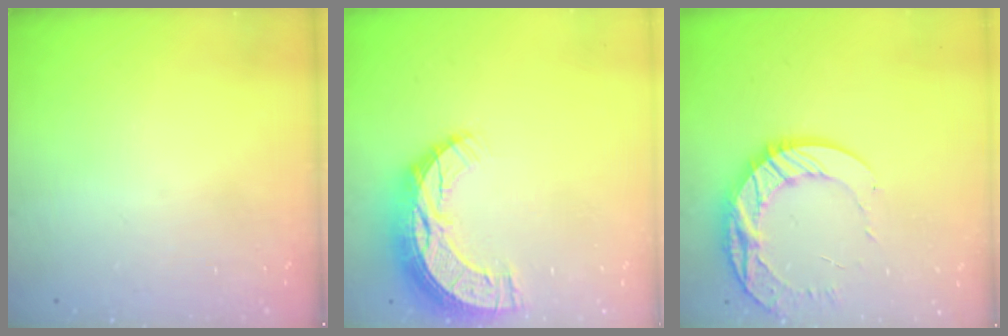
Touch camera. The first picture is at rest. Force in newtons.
{"total": 12.3, "press": 12.2, "slide": 0.9}
{"total": 14.7, "press": 14.6, "slide": 1.3}